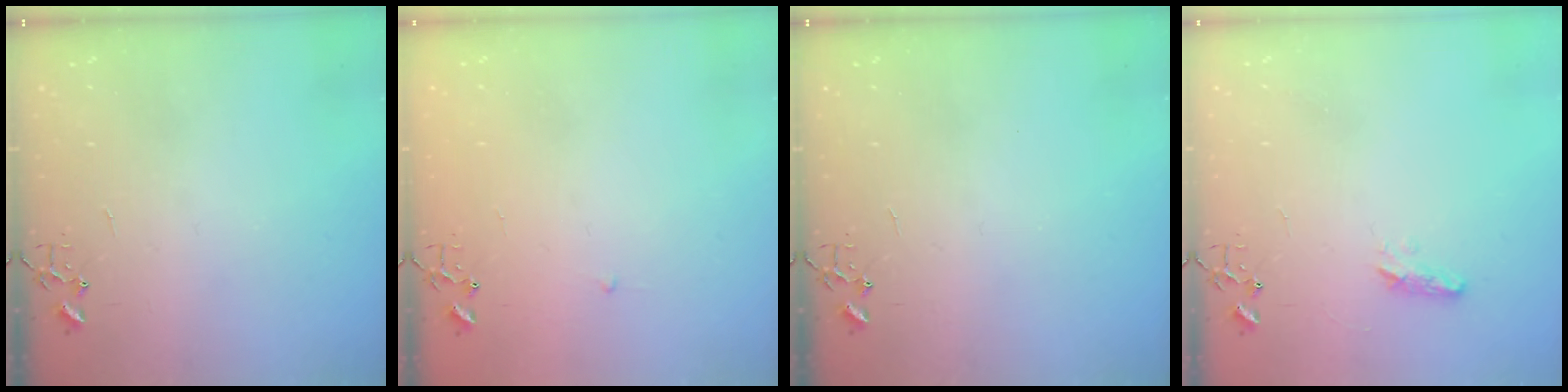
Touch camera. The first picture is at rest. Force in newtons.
{"total": 2.3, "press": 2.3, "slide": 0.3}
{"total": 0.0}
{"total": 6.5, "press": 6.4, "slide": 0.7}